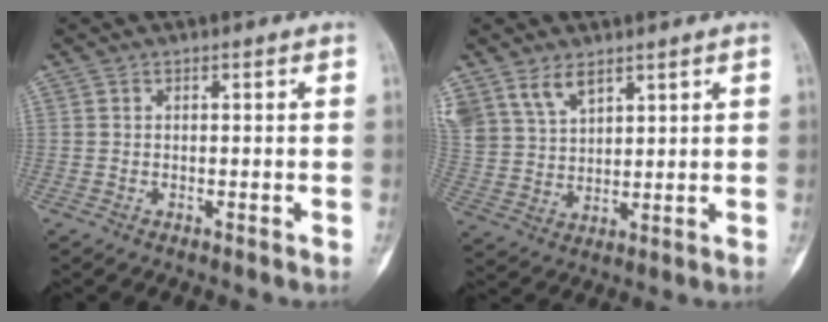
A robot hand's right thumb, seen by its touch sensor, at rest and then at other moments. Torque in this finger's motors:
{"motor_torque": [-0.76, 1.13, 0.97, 0.58, 0.10]}